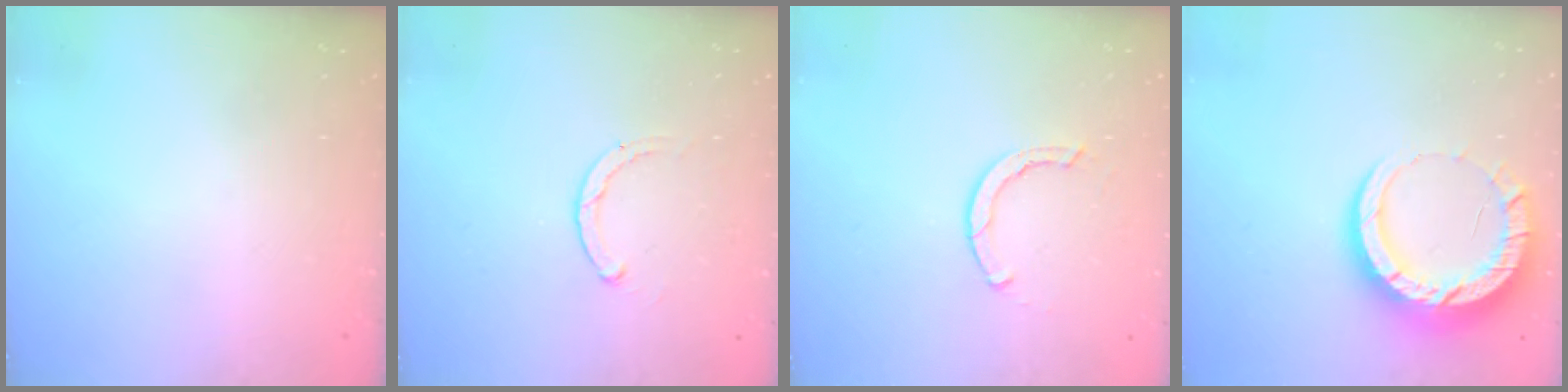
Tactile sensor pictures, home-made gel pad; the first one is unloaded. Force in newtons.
{"total": 1.1, "press": 1.0, "slide": 0.3}
{"total": 2.3, "press": 2.3, "slide": 0.1}
{"total": 14.0, "press": 14.0, "slide": 1.3}